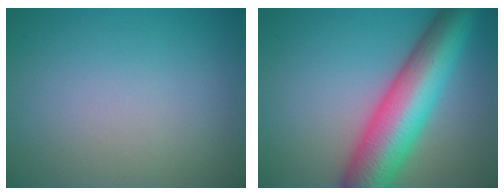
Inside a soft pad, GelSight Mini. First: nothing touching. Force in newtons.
{"total": 10.6, "press": 10.6, "slide": 0.4}